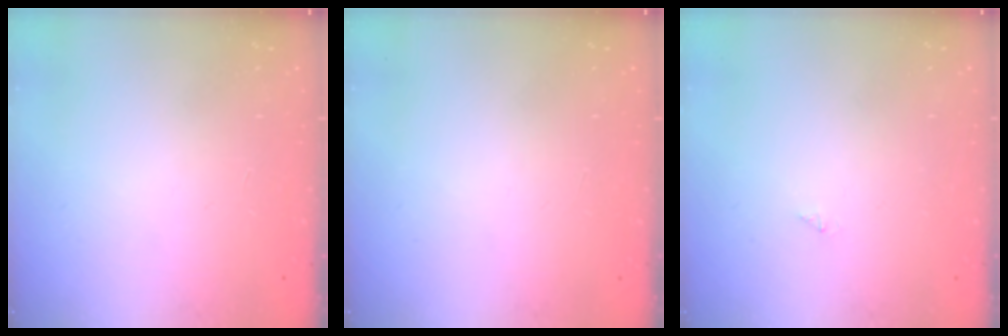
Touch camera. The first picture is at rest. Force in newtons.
{"total": 0.0}
{"total": 0.0}